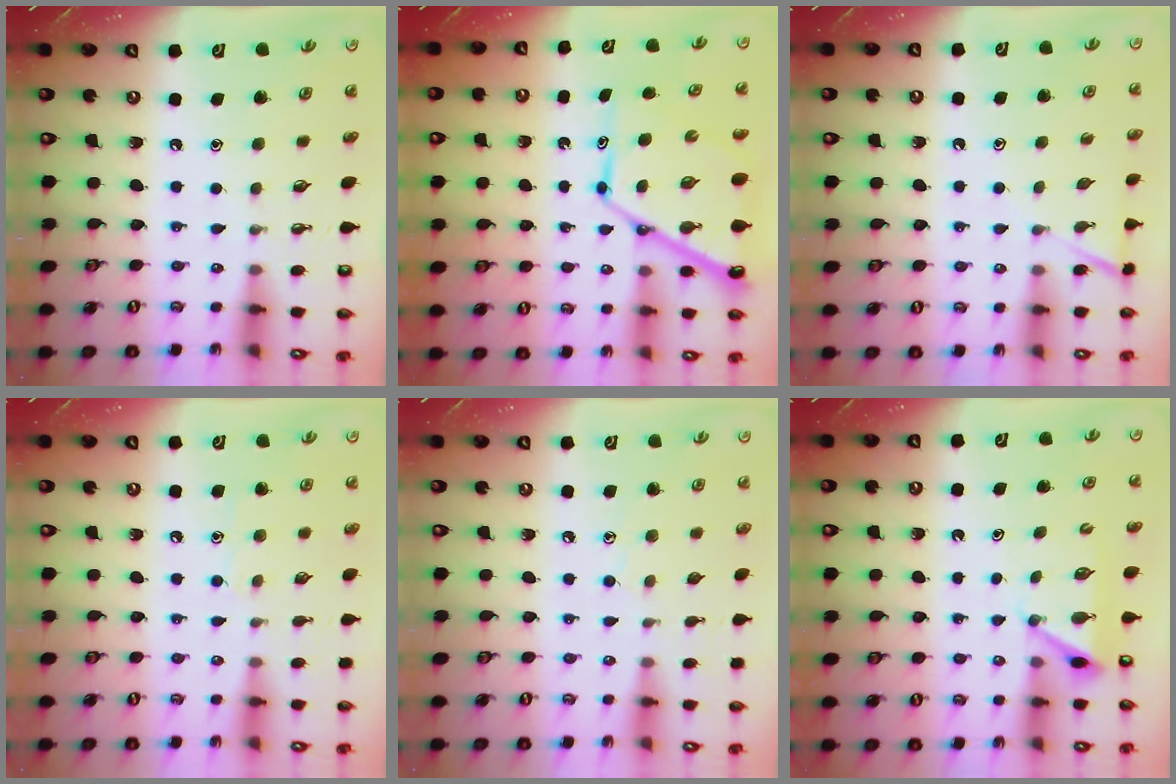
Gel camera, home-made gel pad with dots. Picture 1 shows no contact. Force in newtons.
{"total": 13.9, "press": 13.8, "slide": 1.4}
{"total": 4.9, "press": 4.9, "slide": 0.6}
{"total": 6.2, "press": 6.1, "slide": 0.7}
{"total": 5.7, "press": 5.6, "slide": 0.6}
{"total": 6.5, "press": 6.5, "slide": 0.4}